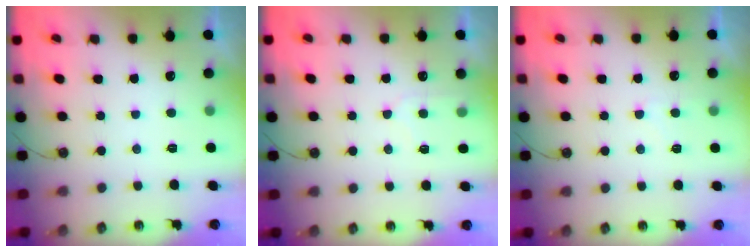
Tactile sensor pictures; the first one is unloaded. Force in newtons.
{"total": 6.2, "press": 6.1, "slide": 0.6}
{"total": 5.2, "press": 5.1, "slide": 0.7}